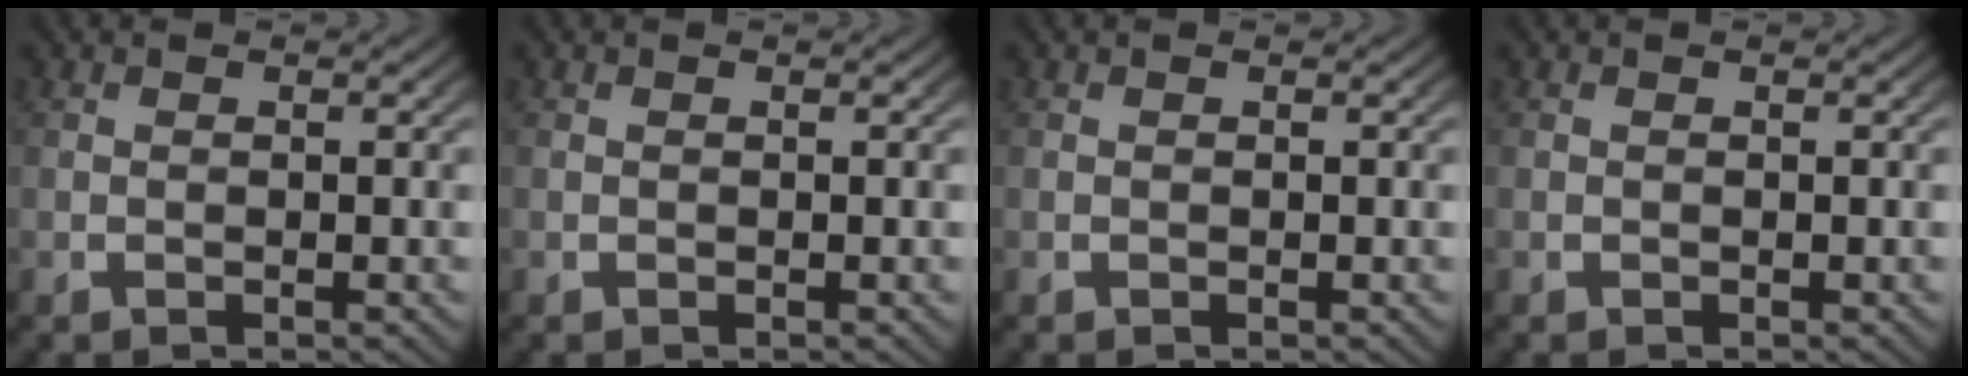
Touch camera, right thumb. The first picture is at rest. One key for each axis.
{"total": 0.0}
{"total": 0.0}
{"total": 0.0}